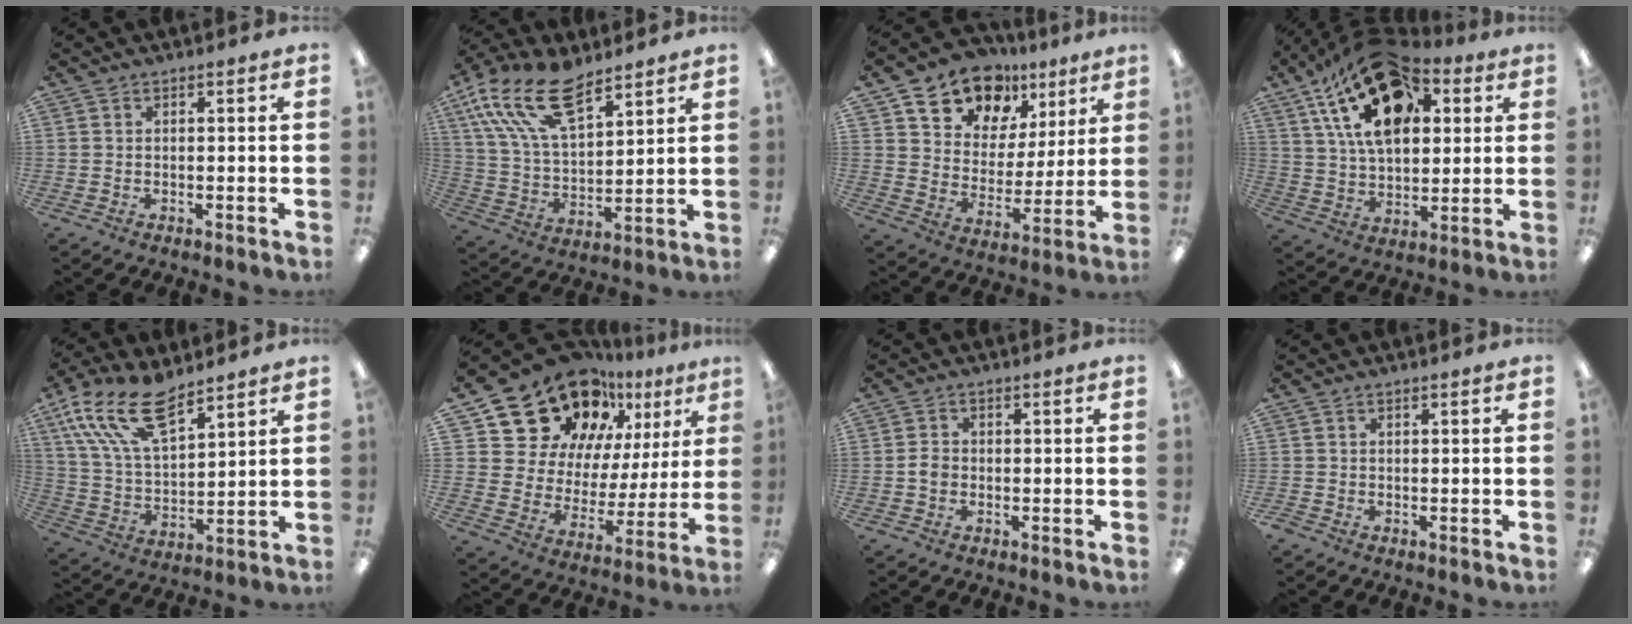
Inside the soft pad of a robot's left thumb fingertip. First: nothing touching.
{"total": 18.9, "force": [12.0, 8.8, 11.6], "torque": [-0.246, -0.048, 0.217]}
{"total": 13.2, "force": [10.1, 8.1, 2.7], "torque": [-0.055, -0.080, 0.190]}
{"total": 21.5, "force": [10.9, 12.7, 13.6], "torque": [-0.232, -0.041, 0.193]}
{"total": 17.3, "force": [11.3, 7.4, 10.8], "torque": [-0.238, -0.044, 0.205]}
{"total": 21.1, "force": [15.8, 11.9, 7.2], "torque": [-0.135, -0.112, 0.295]}
{"total": 2.3, "force": [-0.5, 1.8, 1.4], "torque": [-0.025, 0.005, -0.010]}
{"total": 0.8, "force": [-0.6, 0.6, 0.3], "torque": [-0.003, 0.001, -0.011]}